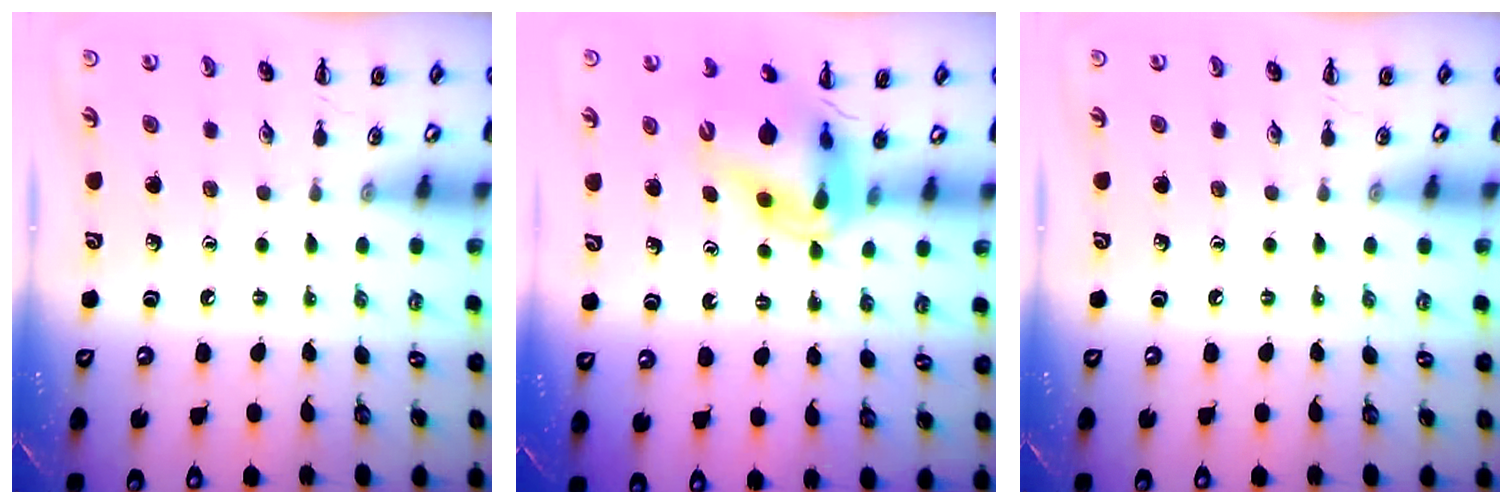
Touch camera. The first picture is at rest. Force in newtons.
{"total": 12.8, "press": 12.0, "slide": 4.3}
{"total": 0.0}